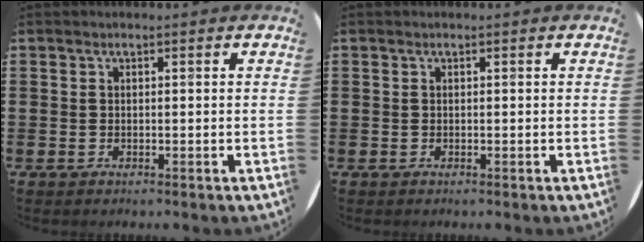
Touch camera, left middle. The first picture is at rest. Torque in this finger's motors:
{"motor_torque": [0.00, 0.00, 0.00, 0.00]}